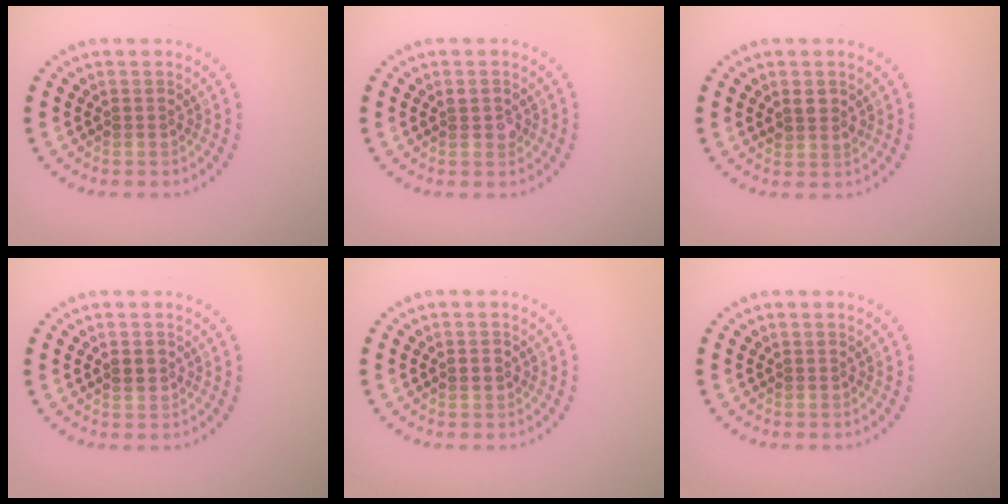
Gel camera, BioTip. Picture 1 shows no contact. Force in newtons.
{"total": 1.6, "press": 1.5, "slide": 0.3}
{"total": 1.5, "press": 1.4, "slide": 0.5}
{"total": 1.2, "press": 1.2, "slide": 0.3}
{"total": 1.5, "press": 1.5, "slide": 0.1}
{"total": 0.0}